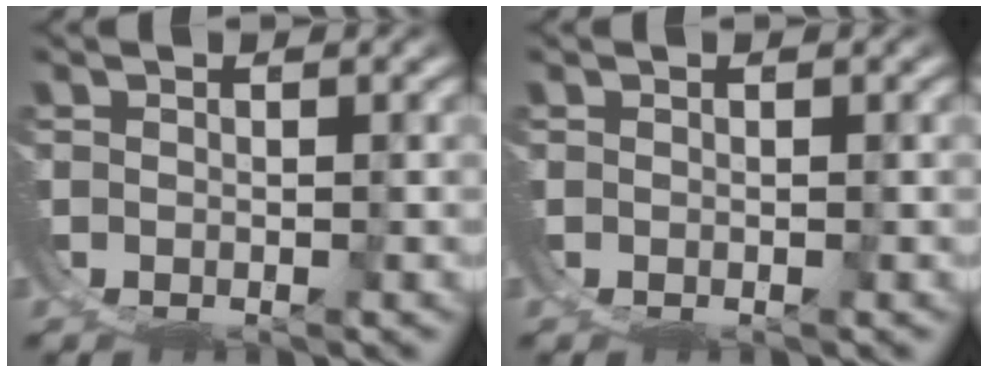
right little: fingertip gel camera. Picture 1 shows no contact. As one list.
[{"total": 0.0}]